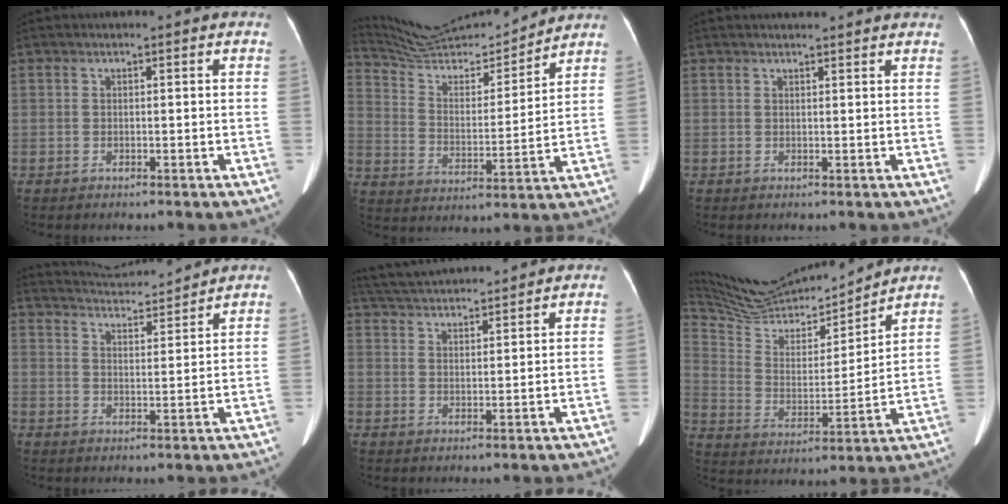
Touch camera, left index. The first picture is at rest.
{"total": 16.3, "force": [15.7, 1.2, 4.1], "torque": [-0.086, -0.007, 0.263]}
{"total": 5.2, "force": [4.8, 0.8, 2.0], "torque": [-0.027, 0.018, 0.049]}
{"total": 9.7, "force": [9.5, 0.1, 1.5], "torque": [-0.035, 0.010, 0.147]}
{"total": 11.0, "force": [10.5, 0.8, 3.1], "torque": [-0.072, 0.026, 0.172]}
{"total": 19.1, "force": [18.2, 2.1, 5.4], "torque": [-0.113, -0.005, 0.311]}